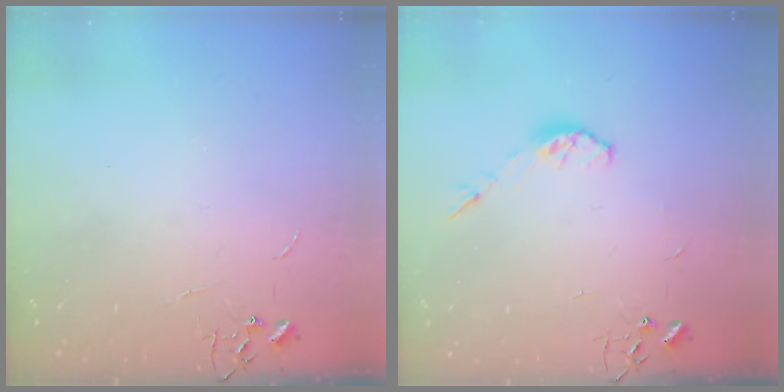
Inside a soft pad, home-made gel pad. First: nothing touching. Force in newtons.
{"total": 6.3, "press": 6.3, "slide": 0.6}